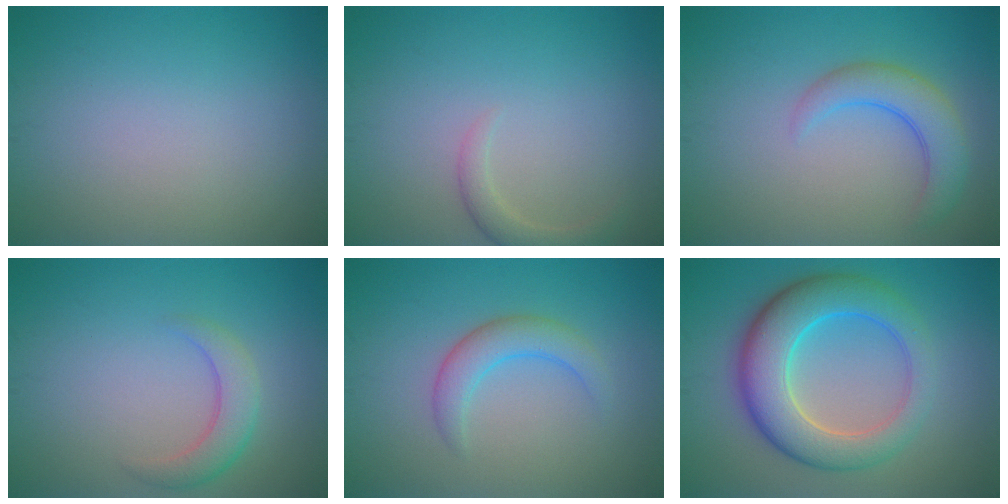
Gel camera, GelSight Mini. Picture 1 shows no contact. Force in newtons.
{"total": 1.9, "press": 1.9, "slide": 0.2}
{"total": 3.8, "press": 3.7, "slide": 0.4}
{"total": 2.8, "press": 2.8, "slide": 0.1}
{"total": 2.8, "press": 2.8, "slide": 0.3}
{"total": 8.1, "press": 8.1, "slide": 0.3}